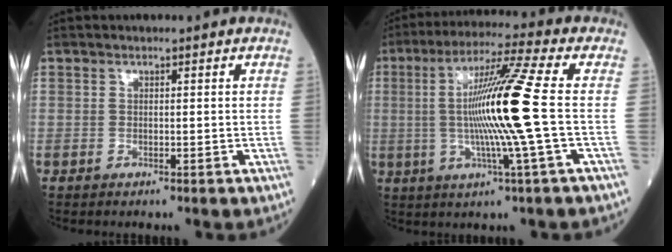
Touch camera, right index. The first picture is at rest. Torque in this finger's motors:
{"motor_torque": [2.05, 0.08, 0.93, 0.21]}